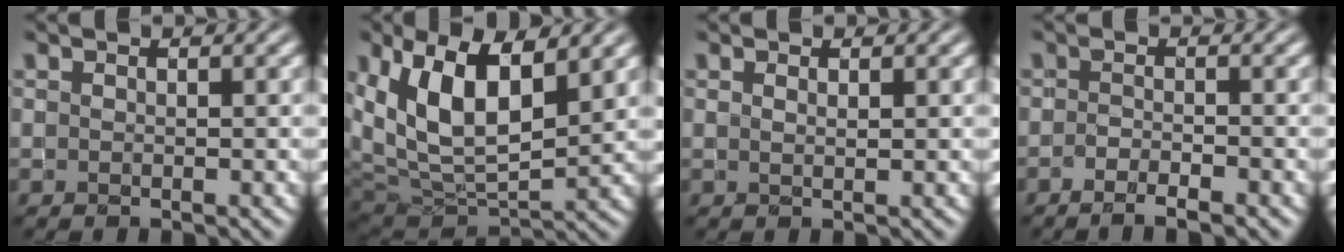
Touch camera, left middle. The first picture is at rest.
{"total": 10.2, "force": [3.9, 5.2, 7.9], "torque": [-0.159, 0.002, 0.072]}
{"total": 0.6, "force": [0.5, 0.2, 0.3], "torque": [-0.005, 0.004, 0.009]}
{"total": 2.5, "force": [-1.8, 0.4, 1.7], "torque": [-0.033, 0.000, -0.033]}